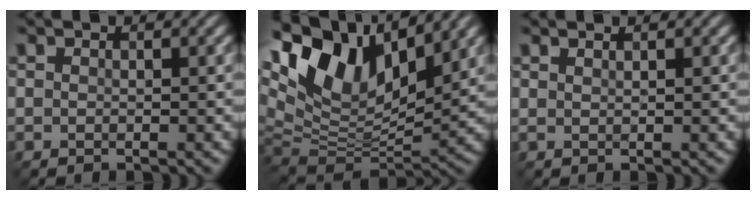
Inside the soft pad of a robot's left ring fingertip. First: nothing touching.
{"total": 13.5, "force": [7.0, 6.4, 9.6], "torque": [-0.193, 0.028, 0.125]}
{"total": 0.9, "force": [0.7, 0.3, 0.5], "torque": [-0.002, -0.004, 0.005]}